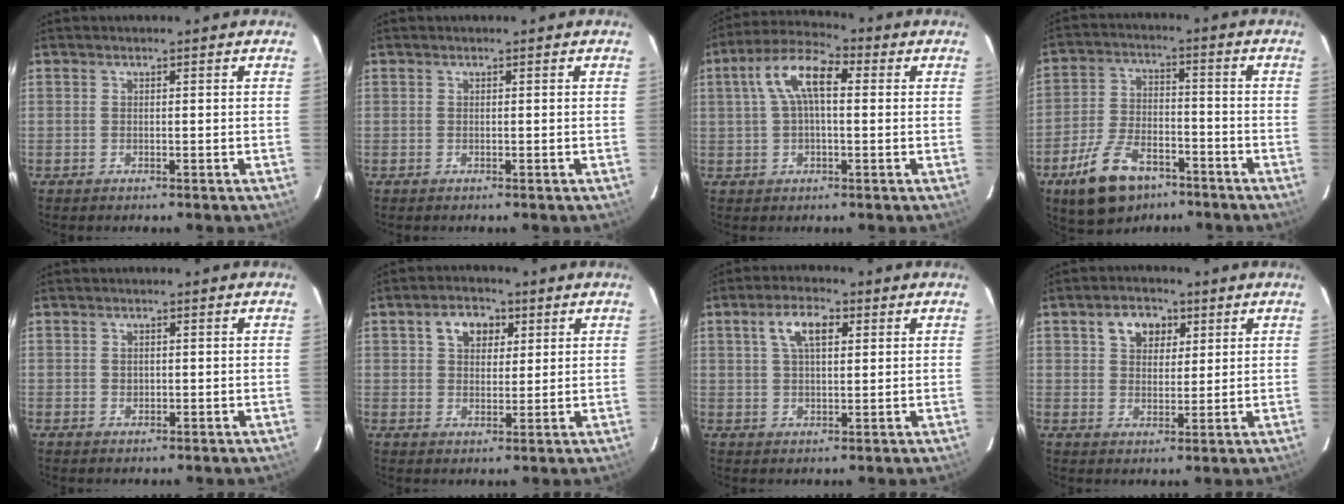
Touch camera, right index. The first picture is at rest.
{"total": 0.0}
{"total": 9.7, "force": [1.9, 4.1, 8.5], "torque": [-0.166, 0.029, 0.029]}
{"total": 13.5, "force": [-8.5, 7.1, 7.6], "torque": [-0.165, -0.002, -0.145]}
{"total": 1.3, "force": [0.1, 1.1, 0.7], "torque": [-0.010, 0.003, 0.003]}
{"total": 6.3, "force": [2.6, 4.4, 3.6], "torque": [-0.058, 0.020, 0.045]}
{"total": 6.4, "force": [2.5, 2.9, 5.2], "torque": [-0.095, 0.015, 0.044]}
{"total": 6.4, "force": [2.9, 4.6, 3.3], "torque": [-0.054, 0.018, 0.051]}